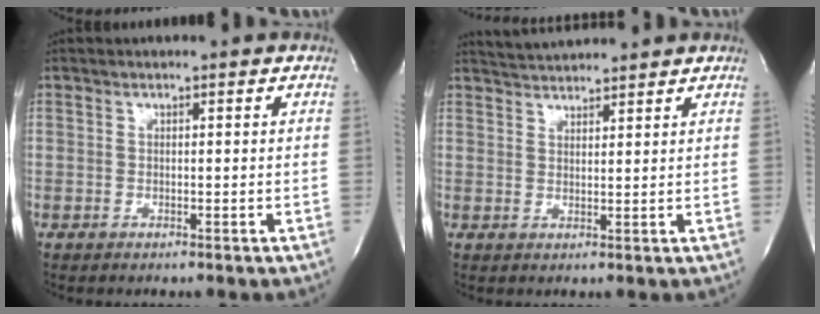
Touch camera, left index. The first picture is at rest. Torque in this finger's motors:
{"motor_torque": [-0.58, -0.37, 0.14, 0.09]}